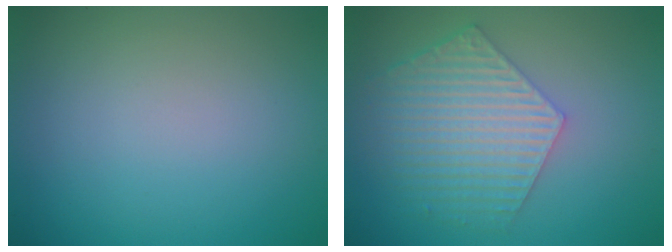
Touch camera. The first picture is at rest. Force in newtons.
{"total": 5.9, "press": 4.5, "slide": 3.8}